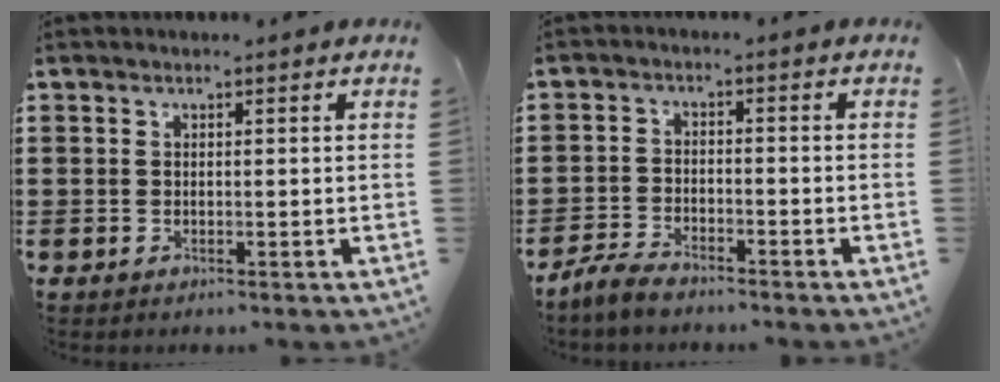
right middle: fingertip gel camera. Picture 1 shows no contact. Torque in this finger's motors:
{"motor_torque": [2.14, 0.00, 0.18, 0.06]}